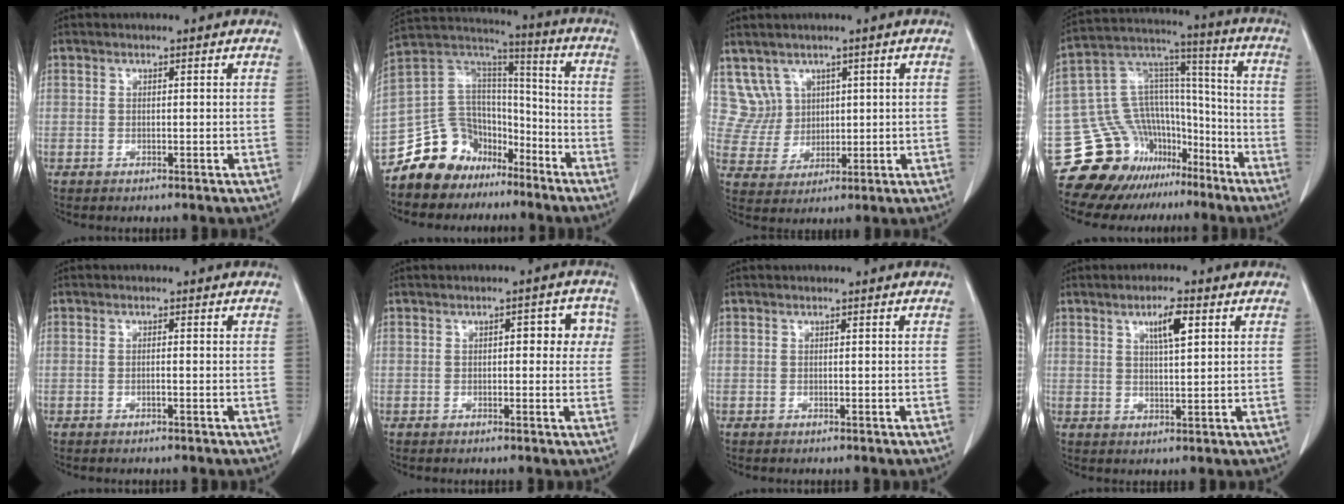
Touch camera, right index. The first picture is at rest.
{"total": 13.6, "force": [-9.6, 9.2, 2.8], "torque": [-0.055, 0.091, -0.168]}
{"total": 5.6, "force": [3.0, 4.7, -0.2], "torque": [0.000, 0.017, 0.070]}
{"total": 18.6, "force": [-12.6, 11.8, 6.9], "torque": [-0.121, 0.090, -0.207]}
{"total": 0.6, "force": [-0.2, 0.0, 0.6], "torque": [-0.010, 0.001, -0.004]}
{"total": 4.5, "force": [0.8, 2.1, 3.9], "torque": [-0.034, 0.018, 0.005]}
{"total": 0.0}
{"total": 4.6, "force": [2.1, 0.7, 4.1], "torque": [-0.071, 0.000, 0.036]}